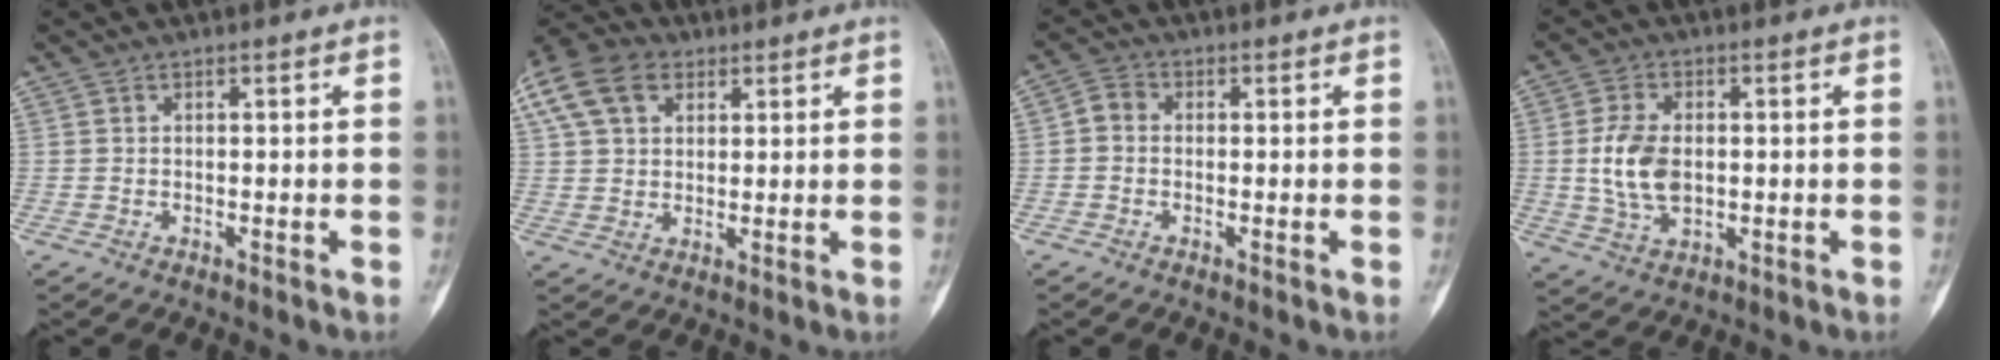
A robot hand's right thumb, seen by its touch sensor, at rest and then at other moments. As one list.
[{"total": 14.8, "force": [6.6, 10.3, 8.3], "torque": [-0.176, 0.024, 0.118]}, {"total": 2.8, "force": [-0.3, 2.3, 1.5], "torque": [-0.018, 0.007, -0.018]}, {"total": 9.0, "force": [0.1, 5.5, 7.1], "torque": [-0.135, -0.002, 0.006]}]